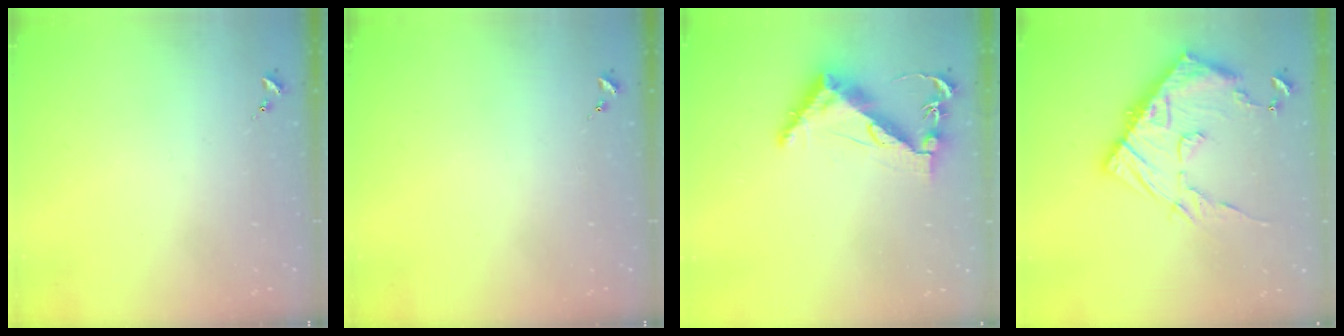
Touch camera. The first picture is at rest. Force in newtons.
{"total": 0.0}
{"total": 9.7, "press": 9.6, "slide": 1.0}
{"total": 17.0, "press": 16.9, "slide": 1.5}